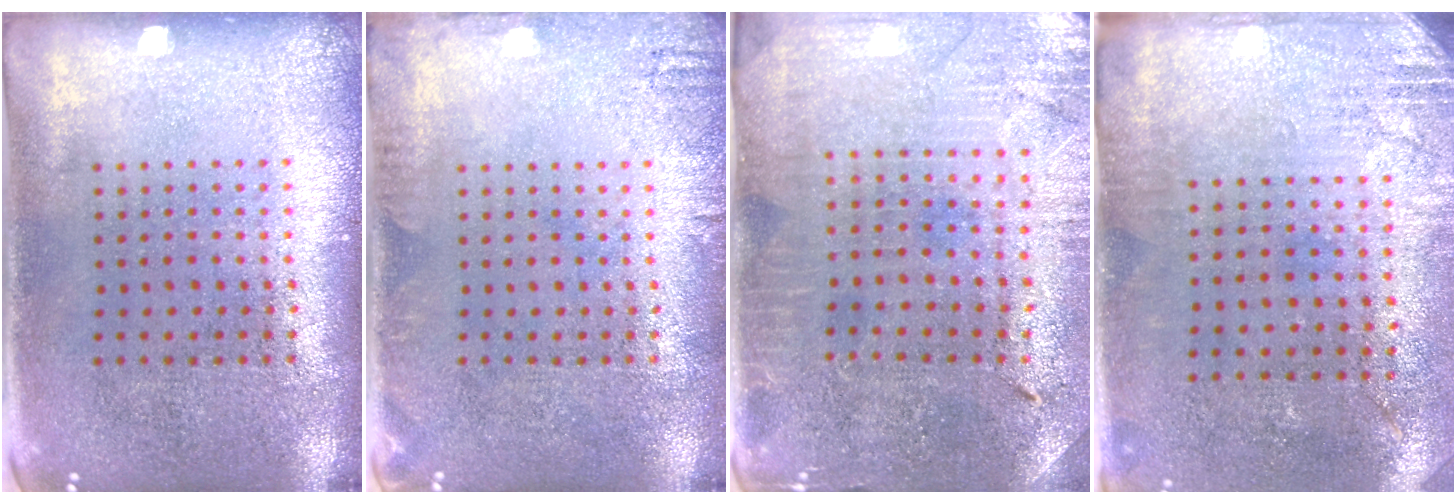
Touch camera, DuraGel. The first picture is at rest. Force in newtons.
{"total": 1.5, "press": 1.5, "slide": 0.2}
{"total": 0.7, "press": 0.6, "slide": 0.3}
{"total": 2.8, "press": 2.3, "slide": 1.6}